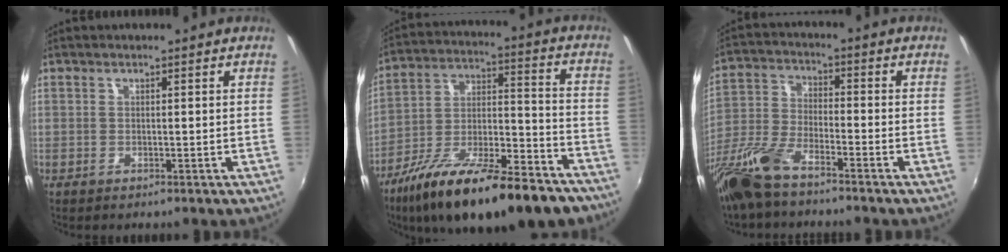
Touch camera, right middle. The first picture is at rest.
{"total": 26.9, "force": [-18.6, 8.5, 17.4], "torque": [-0.290, -0.028, -0.282]}
{"total": 11.5, "force": [-8.6, 3.1, 7.1], "torque": [-0.160, -0.016, -0.176]}